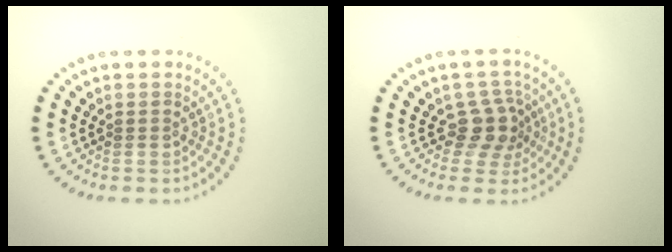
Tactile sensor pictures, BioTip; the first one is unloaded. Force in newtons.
{"total": 2.7, "press": 2.0, "slide": 1.8}